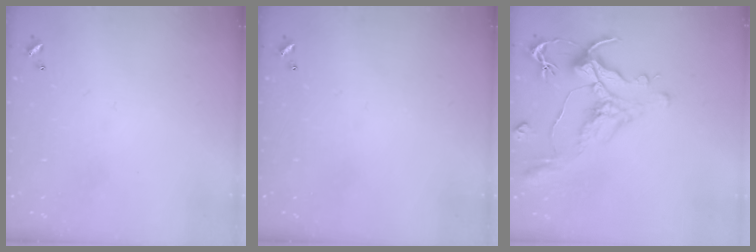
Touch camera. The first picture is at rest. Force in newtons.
{"total": 0.0}
{"total": 1.5, "press": 0.4, "slide": 1.5}